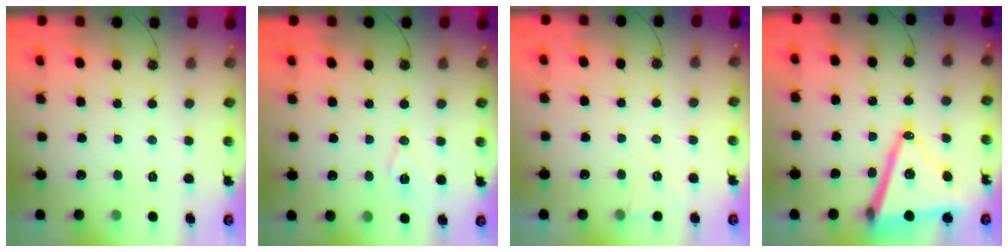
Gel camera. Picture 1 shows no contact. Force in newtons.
{"total": 7.1, "press": 6.2, "slide": 3.6}
{"total": 5.1, "press": 2.5, "slide": 4.4}
{"total": 18.6, "press": 18.2, "slide": 3.7}